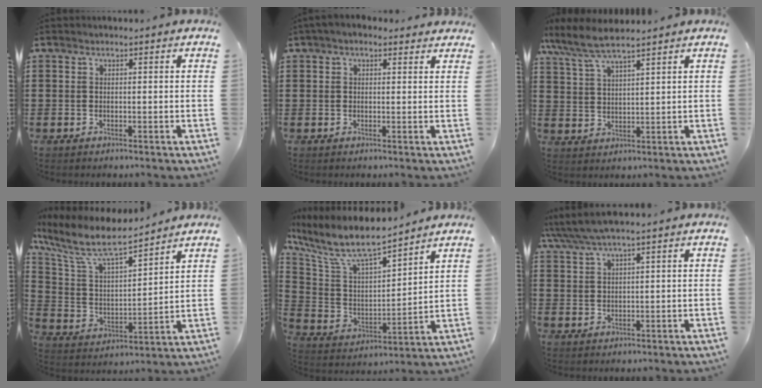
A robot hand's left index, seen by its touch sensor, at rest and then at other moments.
{"total": 1.9, "force": [1.2, 1.0, 1.0], "torque": [-0.023, 0.009, 0.022]}
{"total": 6.0, "force": [5.1, 0.6, 3.0], "torque": [-0.075, -0.016, 0.091]}
{"total": 9.3, "force": [7.2, 2.2, 5.4], "torque": [-0.135, -0.037, 0.121]}
{"total": 9.8, "force": [7.8, 2.4, 5.4], "torque": [-0.138, -0.044, 0.134]}
{"total": 3.3, "force": [2.5, 0.0, 2.2], "torque": [-0.050, 0.000, 0.044]}